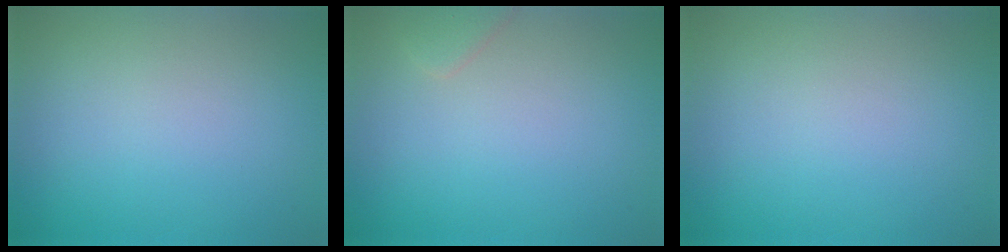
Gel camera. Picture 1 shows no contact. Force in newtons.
{"total": 1.2, "press": 1.2, "slide": 0.0}
{"total": 0.0}